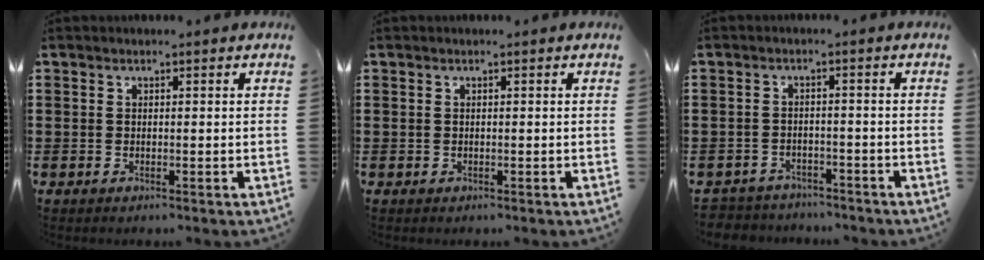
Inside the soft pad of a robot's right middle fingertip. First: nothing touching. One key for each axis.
{"total": 0.0}
{"total": 2.7, "fx": -2.7, "fy": 0.5, "fz": -0.4, "tx": -0.002, "ty": 0.000, "tz": -0.061}